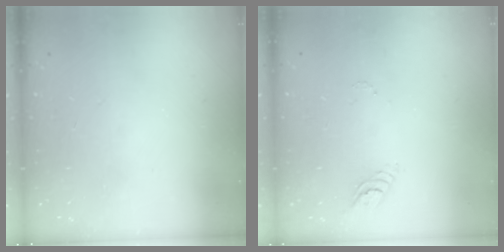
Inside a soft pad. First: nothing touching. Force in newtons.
{"total": 3.3, "press": 3.3, "slide": 0.3}